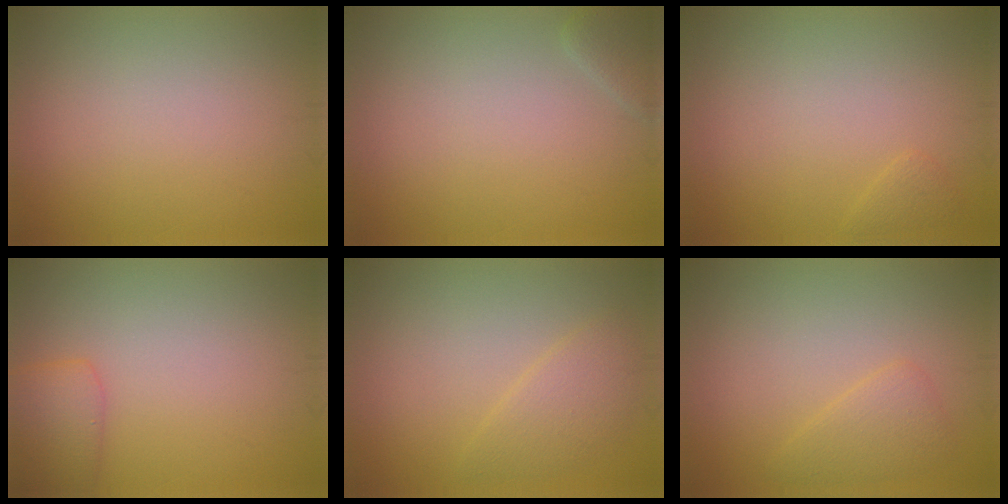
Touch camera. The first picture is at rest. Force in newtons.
{"total": 1.6, "press": 1.6, "slide": 0.1}
{"total": 0.7, "press": 0.7, "slide": 0.1}
{"total": 2.4, "press": 2.4, "slide": 0.1}
{"total": 2.3, "press": 2.3, "slide": 0.3}
{"total": 2.0, "press": 2.0, "slide": 0.2}